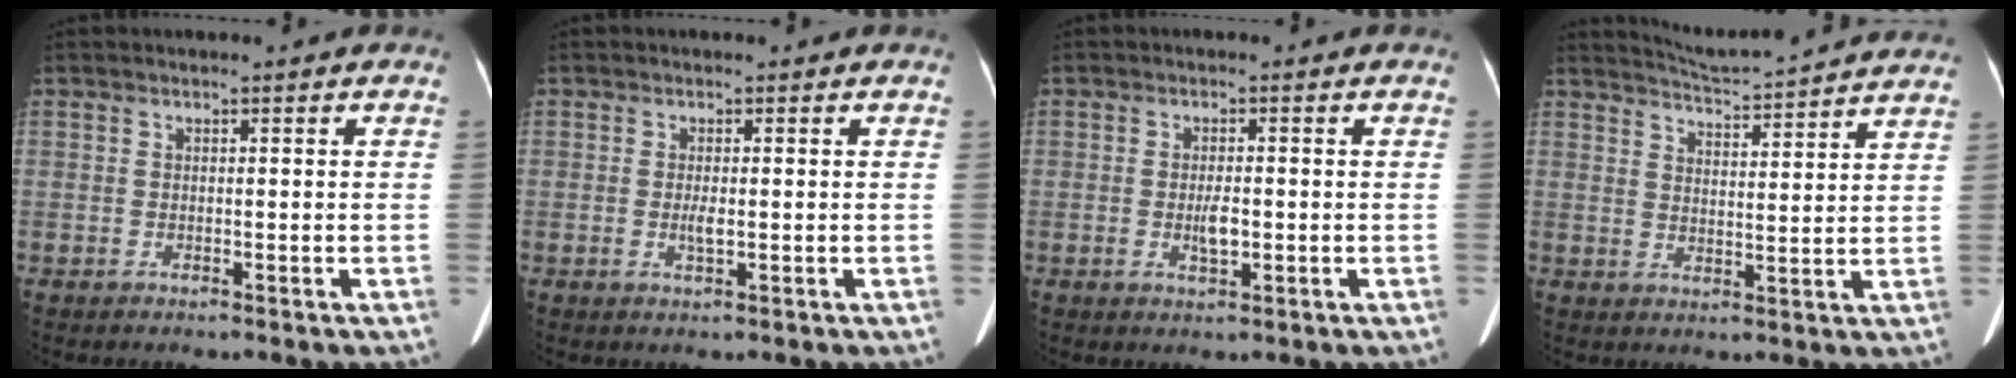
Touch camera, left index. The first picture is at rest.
{"total": 1.5, "force": [-0.2, 0.3, 1.4], "torque": [-0.030, -0.003, -0.003]}
{"total": 2.6, "force": [-0.5, 0.8, 2.4], "torque": [-0.047, -0.003, -0.007]}
{"total": 13.4, "force": [13.0, -0.4, 3.3], "torque": [-0.061, -0.009, 0.168]}